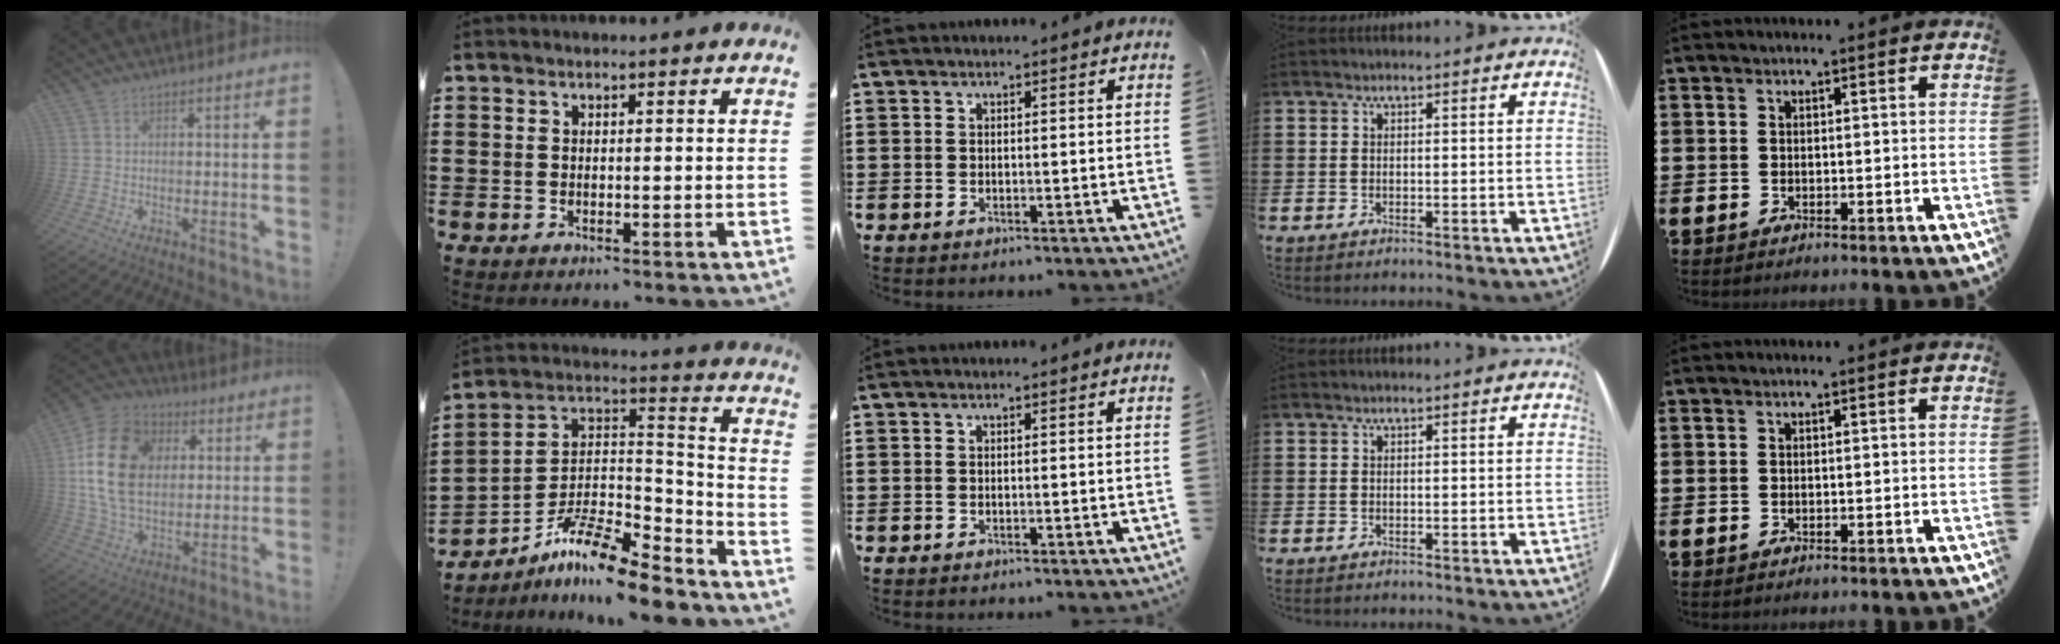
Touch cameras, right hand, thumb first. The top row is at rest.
{"thumb": {"total": 21.5, "force": [4.2, 15.7, 14.1], "torque": [-0.250, -0.001, 0.076]}, "index": {"total": 11.7, "force": [-9.4, 2.3, 6.5], "torque": [-0.131, 0.017, -0.187]}}